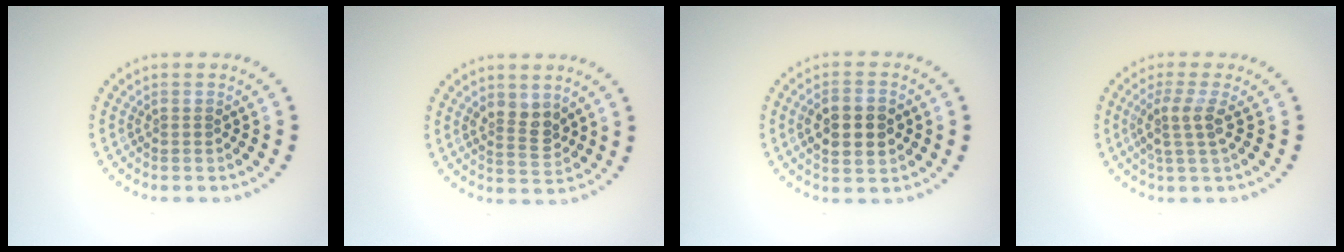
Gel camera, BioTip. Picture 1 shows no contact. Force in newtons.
{"total": 2.6, "press": 2.4, "slide": 0.9}
{"total": 4.5, "press": 4.5, "slide": 0.2}
{"total": 2.6, "press": 2.0, "slide": 1.6}